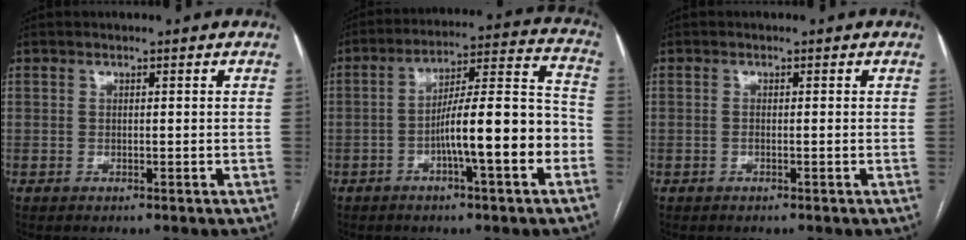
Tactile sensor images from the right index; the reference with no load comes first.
{"total": 14.0, "force": [-4.5, 1.1, 13.2], "torque": [-0.206, 0.022, -0.069]}
{"total": 0.5, "force": [-0.1, 0.0, 0.5], "torque": [-0.009, 0.000, 0.000]}